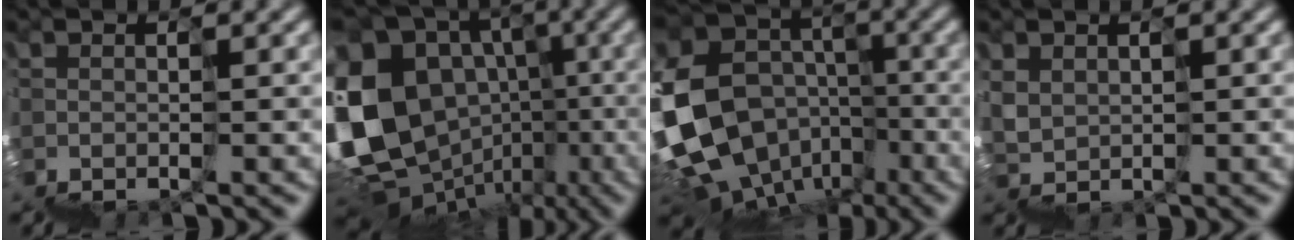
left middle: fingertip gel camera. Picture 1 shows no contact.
{"total": 14.6, "force": [1.0, 12.2, 8.0], "torque": [-0.193, 0.012, 0.045]}
{"total": 14.9, "force": [-1.8, 12.6, 7.7], "torque": [-0.170, -0.008, -0.022]}
{"total": 3.4, "force": [2.0, 2.3, 1.4], "torque": [-0.019, 0.015, 0.043]}